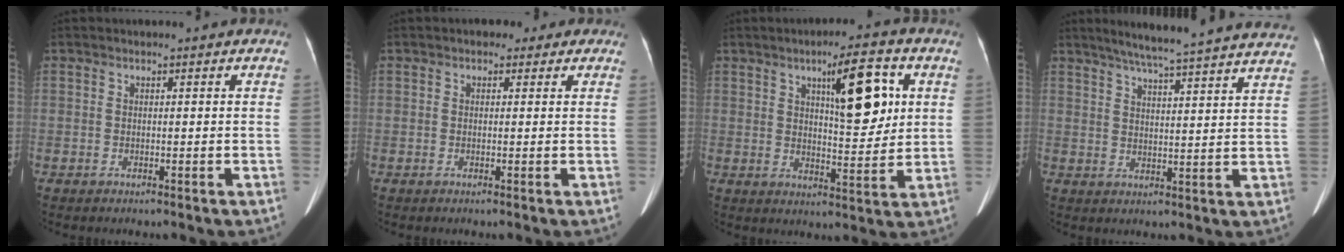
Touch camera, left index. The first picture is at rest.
{"total": 2.6, "force": [1.4, 1.9, 1.1], "torque": [-0.010, 0.016, 0.013]}
{"total": 10.2, "force": [3.7, 2.6, 9.1], "torque": [-0.135, 0.008, 0.057]}
{"total": 22.2, "force": [19.9, -0.2, 9.9], "torque": [-0.153, -0.012, 0.250]}